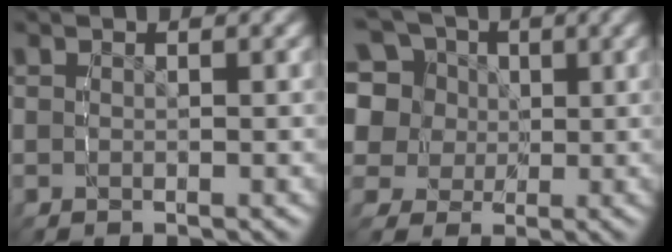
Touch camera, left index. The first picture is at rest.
{"total": 12.0, "force": [2.9, 10.5, 5.1], "torque": [-0.124, -0.022, 0.045]}